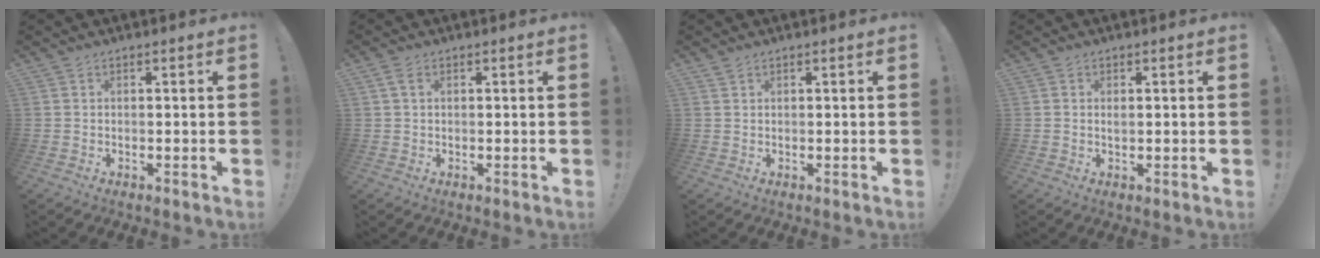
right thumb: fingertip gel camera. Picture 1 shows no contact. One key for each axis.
{"total": 2.3, "fx": 0.9, "fy": 1.4, "fz": 1.6, "tx": -0.027, "ty": 0.002, "tz": 0.016}
{"total": 0.9, "fx": 0.8, "fy": 0.4, "fz": 0.3, "tx": -0.013, "ty": 0.002, "tz": 0.017}
{"total": 0.7, "fx": 0.2, "fy": 0.5, "fz": 0.4, "tx": -0.006, "ty": 0.002, "tz": 0.004}